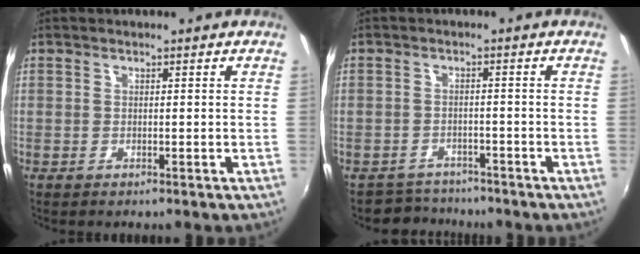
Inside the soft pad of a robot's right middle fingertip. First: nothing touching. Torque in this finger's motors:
{"motor_torque": [-0.18, -0.09, -0.11, -0.04]}